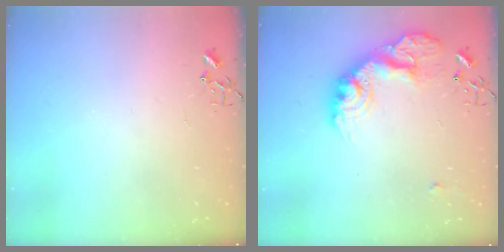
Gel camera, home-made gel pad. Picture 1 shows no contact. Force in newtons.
{"total": 19.4, "press": 19.4, "slide": 1.4}